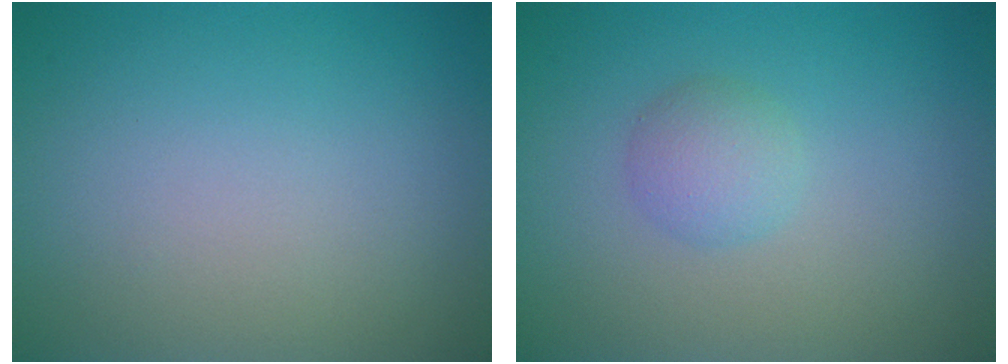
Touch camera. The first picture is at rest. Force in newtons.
{"total": 2.0, "press": 2.0, "slide": 0.0}